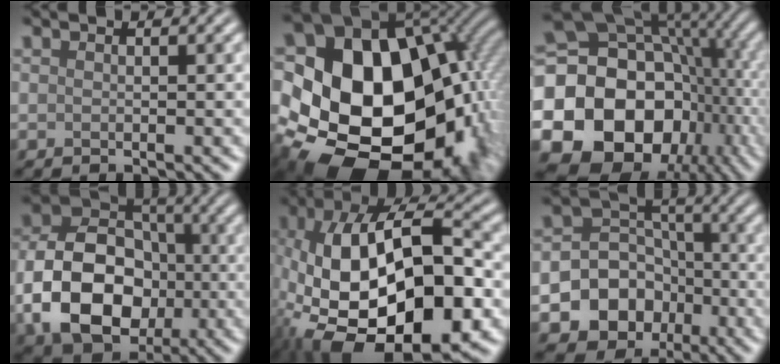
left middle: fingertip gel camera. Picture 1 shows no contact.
{"total": 19.9, "force": [-2.6, 15.0, 12.8], "torque": [-0.214, -0.030, -0.016]}
{"total": 21.7, "force": [-4.9, 17.3, 12.1], "torque": [-0.212, -0.026, -0.089]}
{"total": 11.6, "force": [-2.9, 8.4, 7.5], "torque": [-0.139, -0.008, -0.053]}
{"total": 17.4, "force": [-4.3, 8.9, 14.3], "torque": [-0.252, -0.014, -0.066]}
{"total": 11.8, "force": [-5.1, 10.1, 3.5], "torque": [-0.056, -0.028, -0.102]}